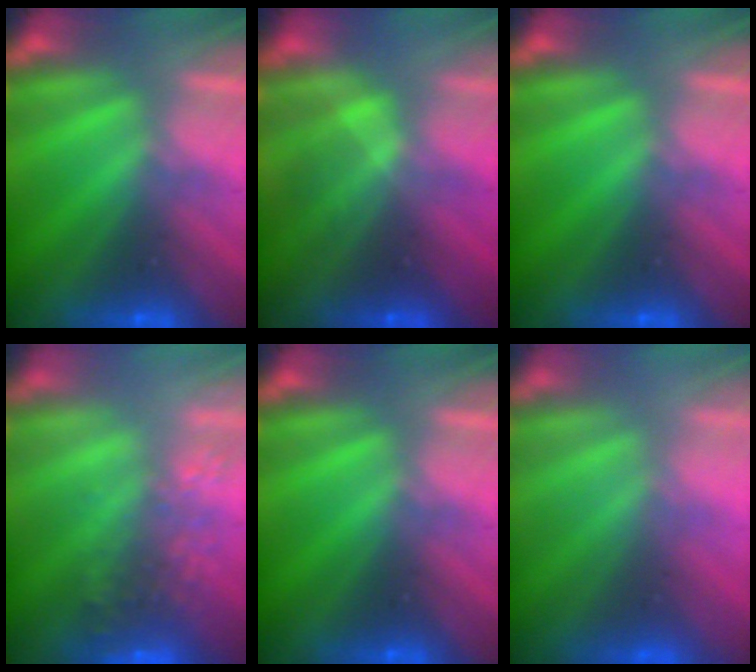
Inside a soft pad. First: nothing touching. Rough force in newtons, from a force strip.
{"total": 1.7}
{"total": 0.0}
{"total": 5.8}
{"total": 0.0}
{"total": 2.8}